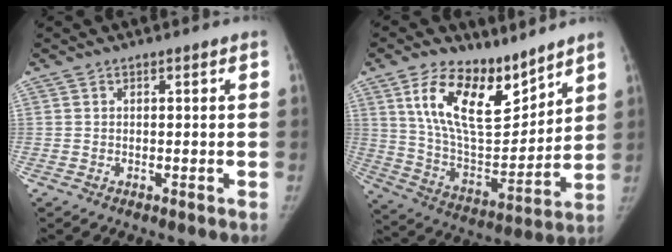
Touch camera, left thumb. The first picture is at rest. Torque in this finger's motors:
{"motor_torque": [0.33, 0.31, 1.65, -1.12, 0.29]}